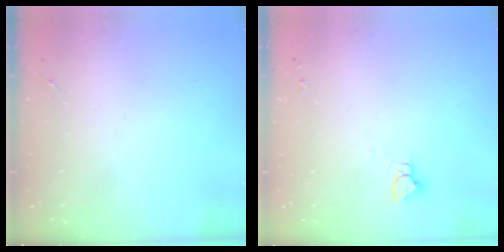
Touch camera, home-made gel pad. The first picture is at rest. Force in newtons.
{"total": 3.2, "press": 3.2, "slide": 0.2}